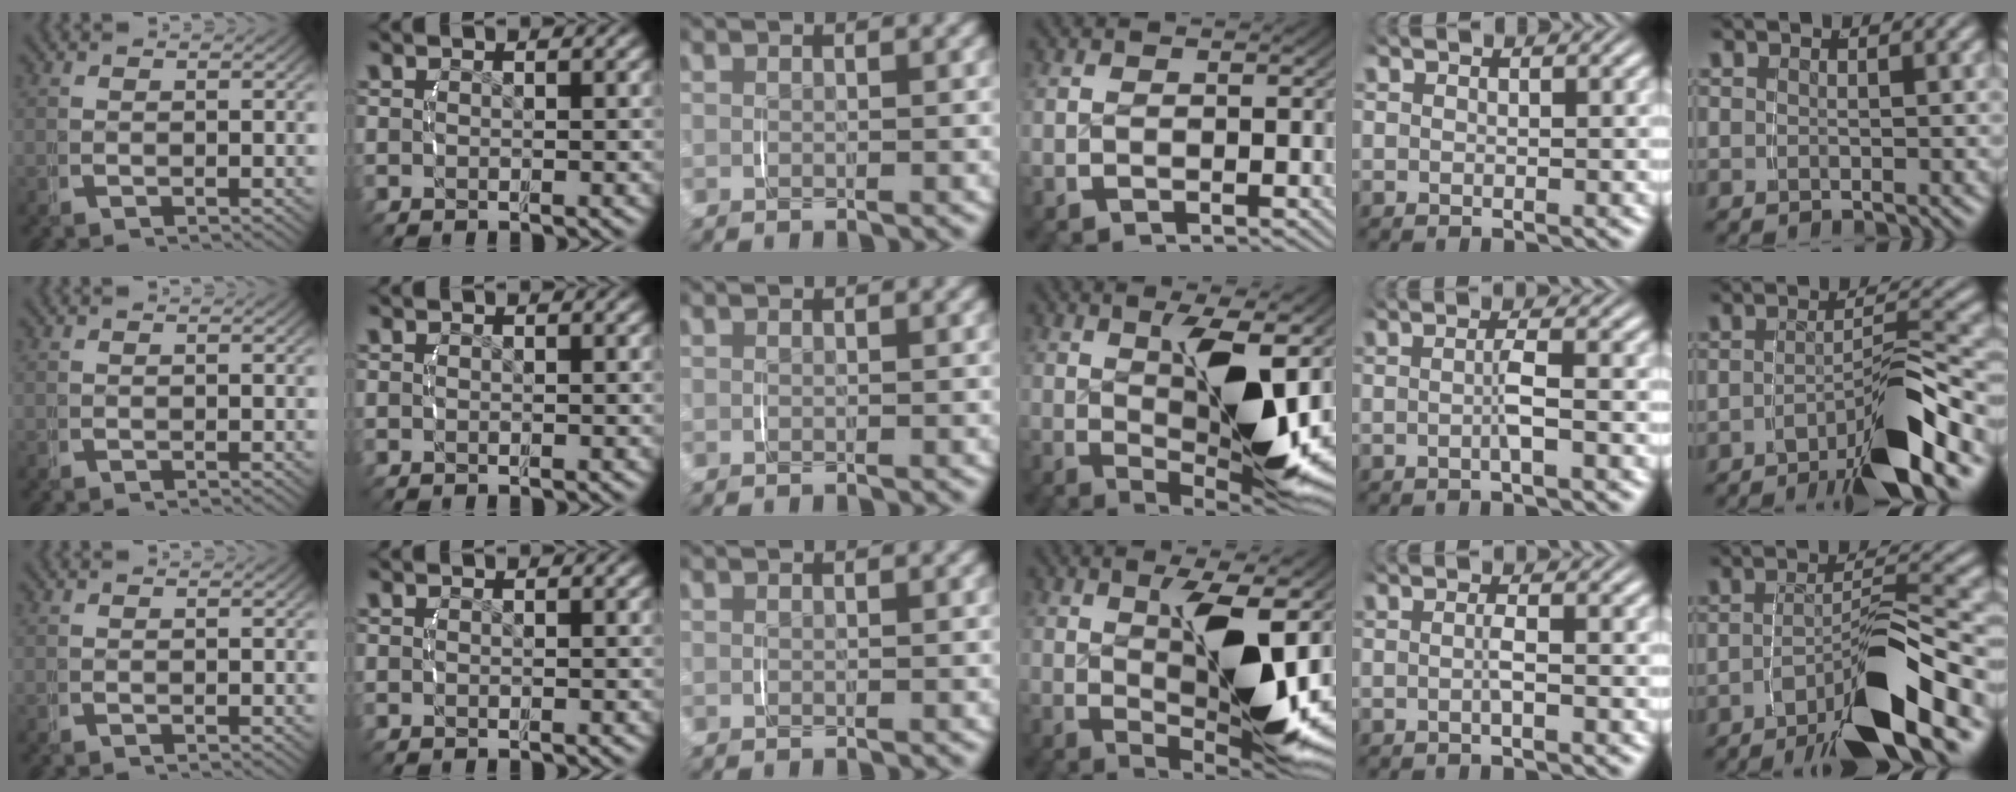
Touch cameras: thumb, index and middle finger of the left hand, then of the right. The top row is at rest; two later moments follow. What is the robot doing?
{"motion": "lift_and_place", "object": "jar lid"}